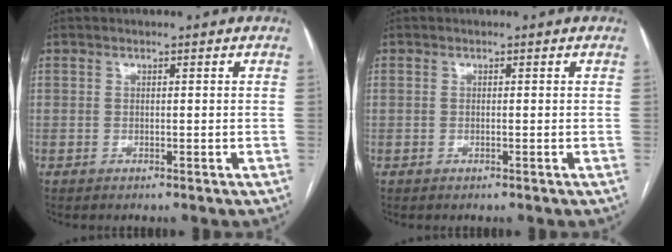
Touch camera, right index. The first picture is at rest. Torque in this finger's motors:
{"motor_torque": [0.08, 0.05, -0.02, 0.00]}